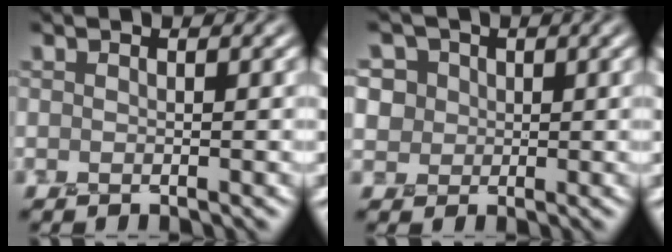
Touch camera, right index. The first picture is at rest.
{"total": 4.7, "force": [2.4, 3.8, 1.1], "torque": [-0.025, 0.029, 0.028]}